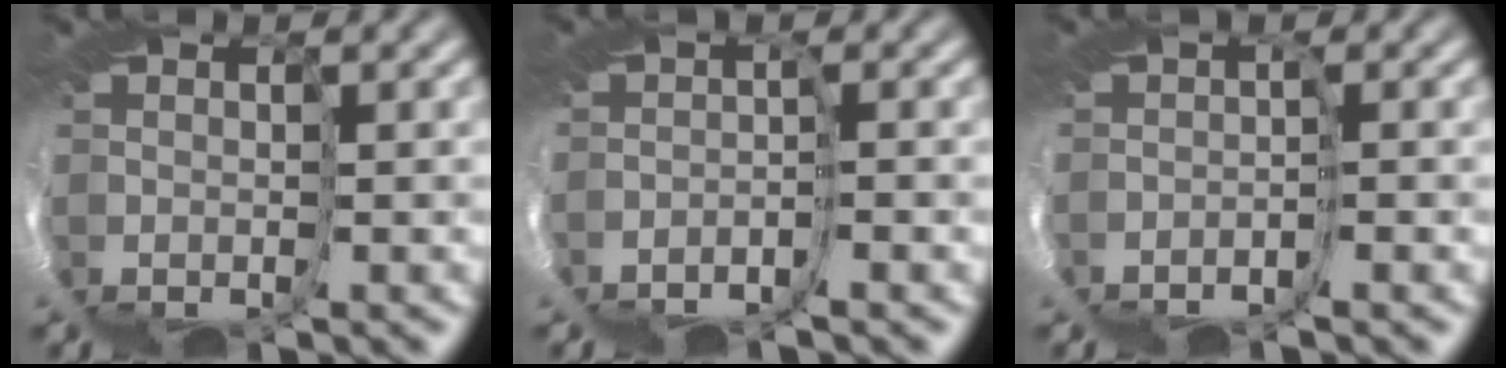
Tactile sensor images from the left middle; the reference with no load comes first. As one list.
[{"total": 4.0, "force": [-1.3, -3.8, -0.4], "torque": [0.013, -0.017, 0.004]}, {"total": 3.6, "force": [-1.1, -3.4, -0.6], "torque": [0.020, -0.014, 0.019]}]